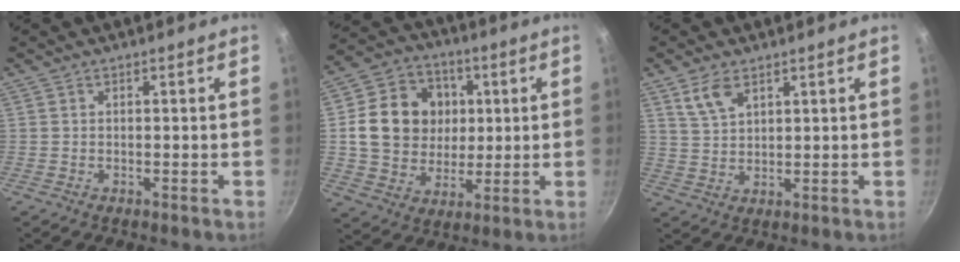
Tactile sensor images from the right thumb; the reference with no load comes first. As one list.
[{"total": 17.5, "force": [2.5, 14.8, 9.1], "torque": [-0.134, 0.014, 0.045]}, {"total": 5.3, "force": [3.2, 2.7, 3.3], "torque": [-0.054, -0.012, 0.068]}]